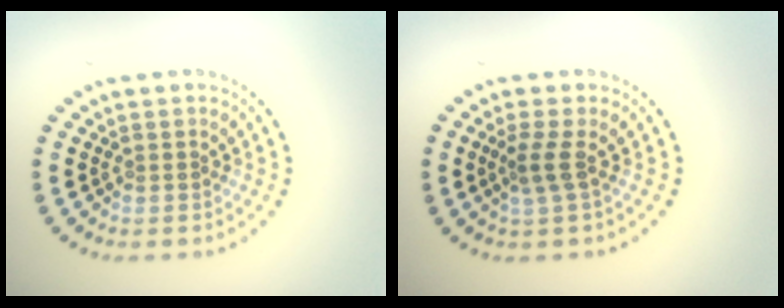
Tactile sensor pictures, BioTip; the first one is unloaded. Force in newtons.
{"total": 1.8, "press": 1.2, "slide": 1.4}